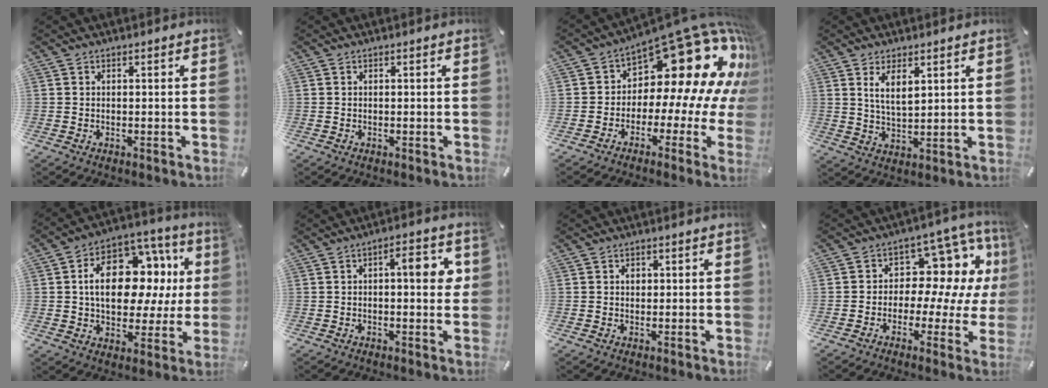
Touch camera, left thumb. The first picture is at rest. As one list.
[{"total": 0.0}, {"total": 20.5, "force": [9.6, 10.6, 14.7], "torque": [-0.218, -0.086, 0.162]}, {"total": 6.2, "force": [3.0, 2.3, 4.9], "torque": [-0.104, -0.005, 0.050]}, {"total": 20.0, "force": [4.1, 12.7, 14.9], "torque": [-0.242, -0.013, 0.070]}, {"total": 7.2, "force": [0.9, 2.7, 6.6], "torque": [-0.094, 0.002, 0.008]}, {"total": 1.6, "force": [0.2, 1.4, 0.8], "torque": [-0.010, 0.002, 0.000]}, {"total": 11.2, "force": [3.3, 8.2, 6.9], "torque": [-0.099, -0.031, 0.063]}]